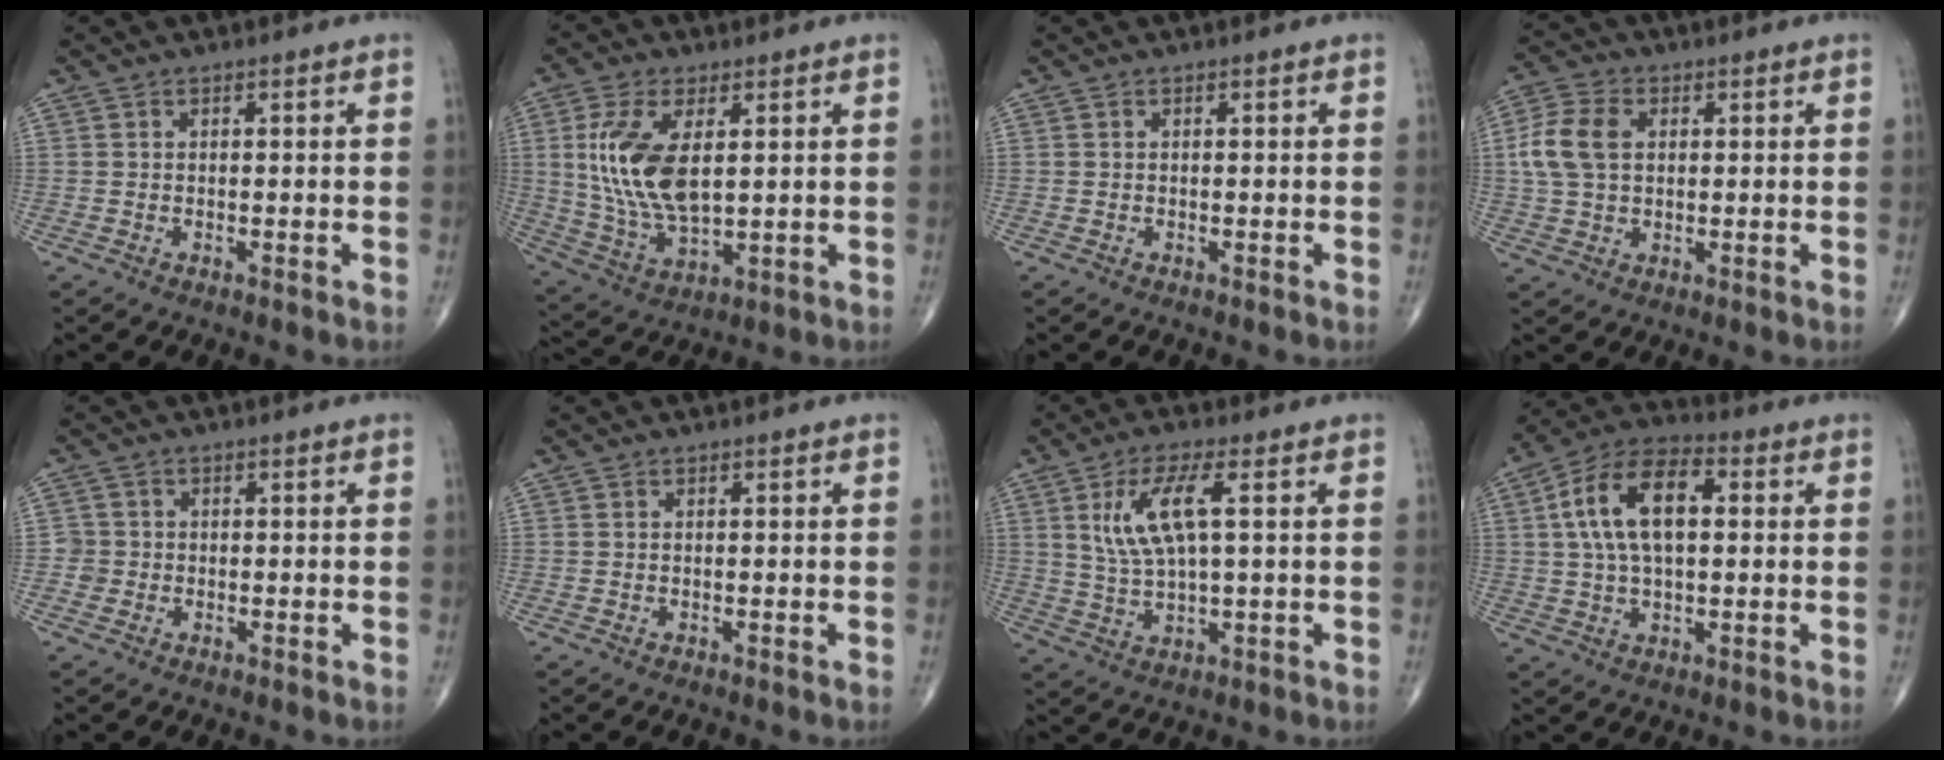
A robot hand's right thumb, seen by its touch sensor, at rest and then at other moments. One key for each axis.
{"total": 14.1, "fx": 2.7, "fy": 6.9, "fz": 11.9, "tx": -0.245, "ty": -0.015, "tz": 0.062}
{"total": 0.0}
{"total": 8.9, "fx": 1.5, "fy": 6.1, "fz": 6.3, "tx": -0.134, "ty": 0.012, "tz": 0.028}
{"total": 2.1, "fx": -0.5, "fy": 2.1, "fz": -0.1, "tx": 0.020, "ty": 0.009, "tz": -0.015}
{"total": 0.0}
{"total": 9.7, "fx": 2.7, "fy": 2.8, "fz": 8.9, "tx": -0.191, "ty": -0.002, "tz": 0.058}
{"total": 14.3, "fx": 2.5, "fy": 7.6, "fz": 11.8, "tx": -0.220, "ty": 0.024, "tz": 0.039}